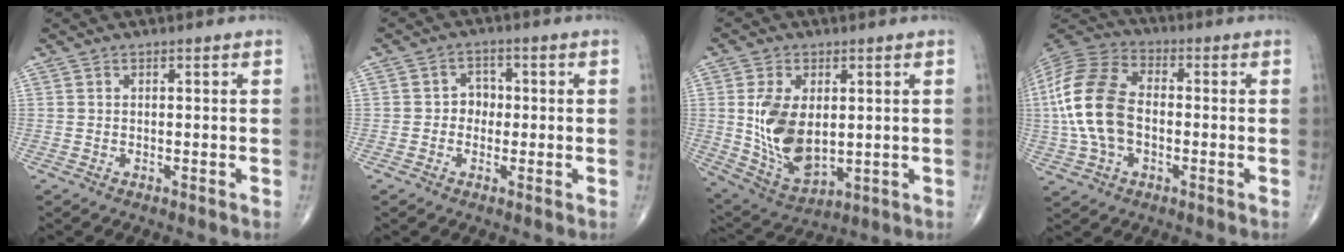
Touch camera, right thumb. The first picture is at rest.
{"total": 3.5, "force": [-0.3, 3.1, 1.7], "torque": [0.000, 0.011, -0.015]}
{"total": 13.3, "force": [1.2, 7.9, 10.6], "torque": [-0.184, -0.014, 0.042]}
{"total": 16.9, "force": [-1.0, 10.7, 13.1], "torque": [-0.278, 0.027, -0.023]}